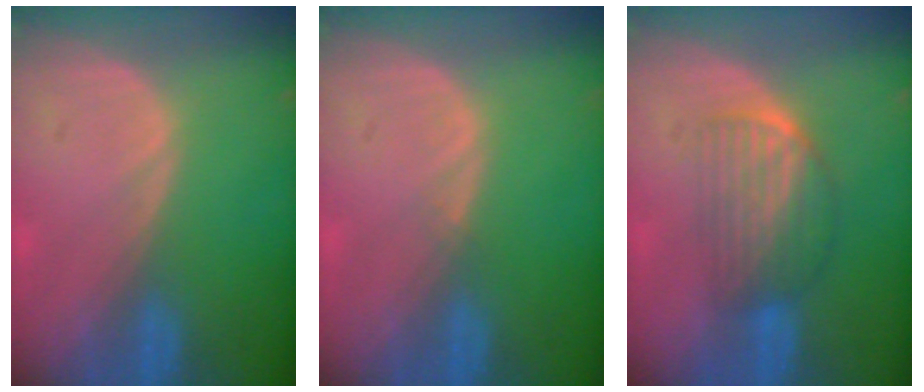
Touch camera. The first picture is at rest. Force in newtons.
{"total": 0.5, "press": 0.5, "slide": 0.1}
{"total": 6.9, "press": 5.8, "slide": 3.7}